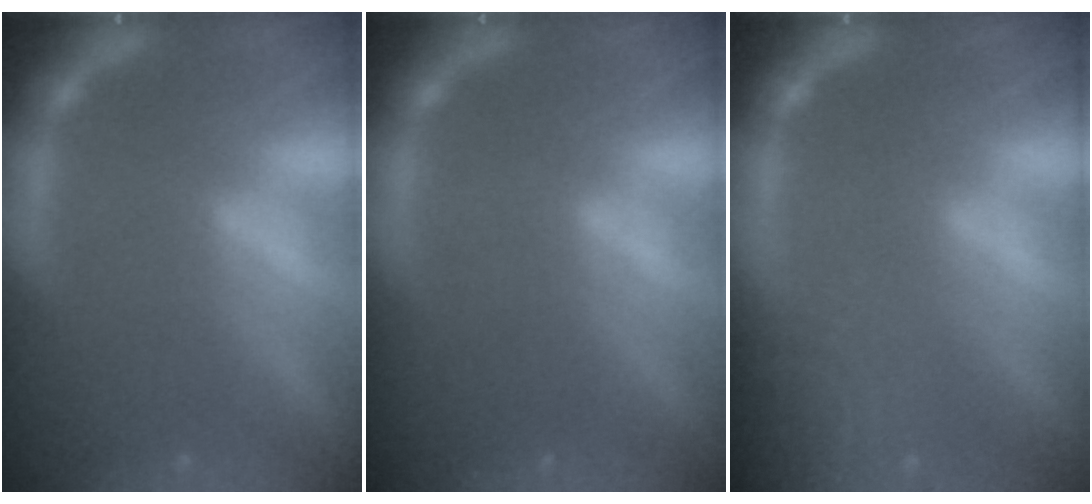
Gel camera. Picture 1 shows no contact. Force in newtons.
{"total": 0.0}
{"total": 9.5}